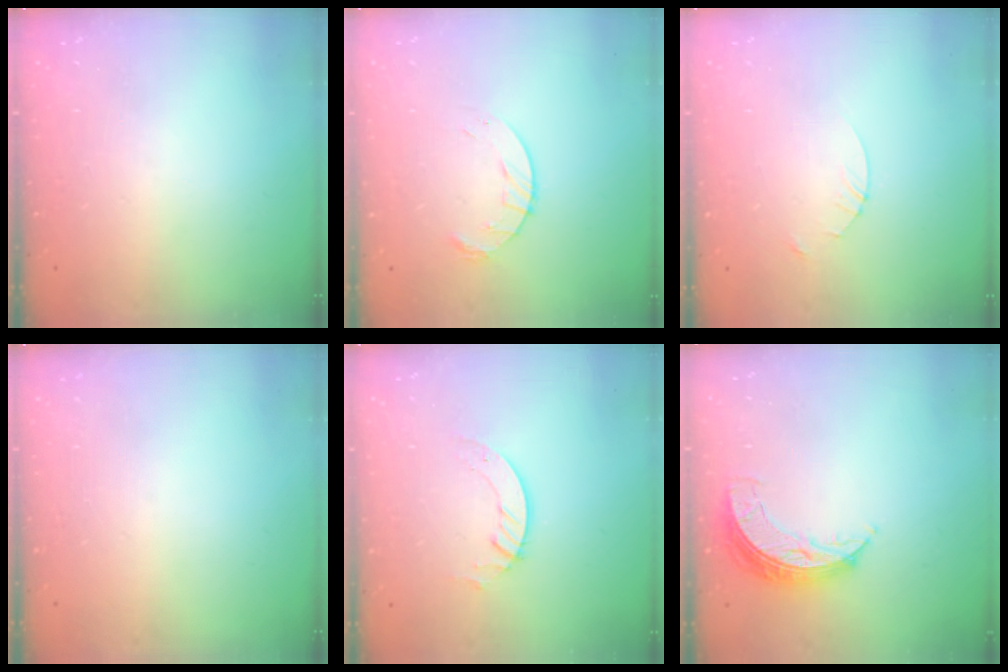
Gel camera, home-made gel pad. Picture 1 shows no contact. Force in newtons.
{"total": 4.6, "press": 4.5, "slide": 0.6}
{"total": 2.5, "press": 2.5, "slide": 0.3}
{"total": 0.0}
{"total": 2.7, "press": 2.7, "slide": 0.2}
{"total": 7.5, "press": 7.5, "slide": 0.4}